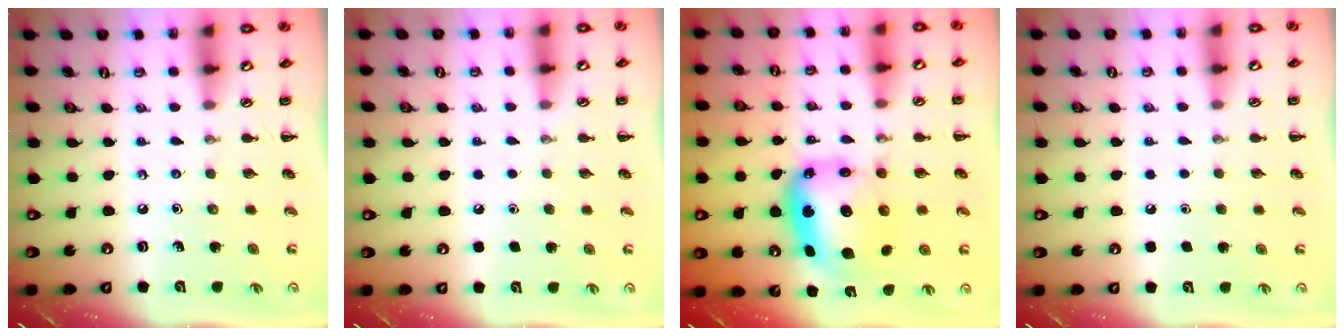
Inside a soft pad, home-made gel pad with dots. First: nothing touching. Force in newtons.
{"total": 1.6, "press": 1.6, "slide": 0.1}
{"total": 7.2, "press": 7.1, "slide": 1.7}
{"total": 1.6, "press": 1.6, "slide": 0.1}